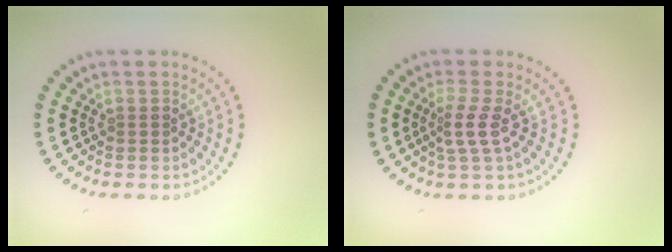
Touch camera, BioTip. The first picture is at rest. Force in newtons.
{"total": 2.2, "press": 1.5, "slide": 1.5}